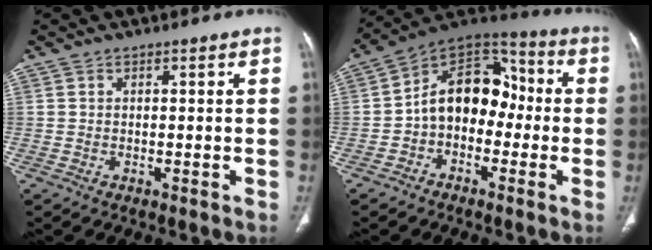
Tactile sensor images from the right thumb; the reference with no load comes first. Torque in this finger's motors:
{"motor_torque": [1.99, 1.89, 1.33, -0.83, 0.11]}